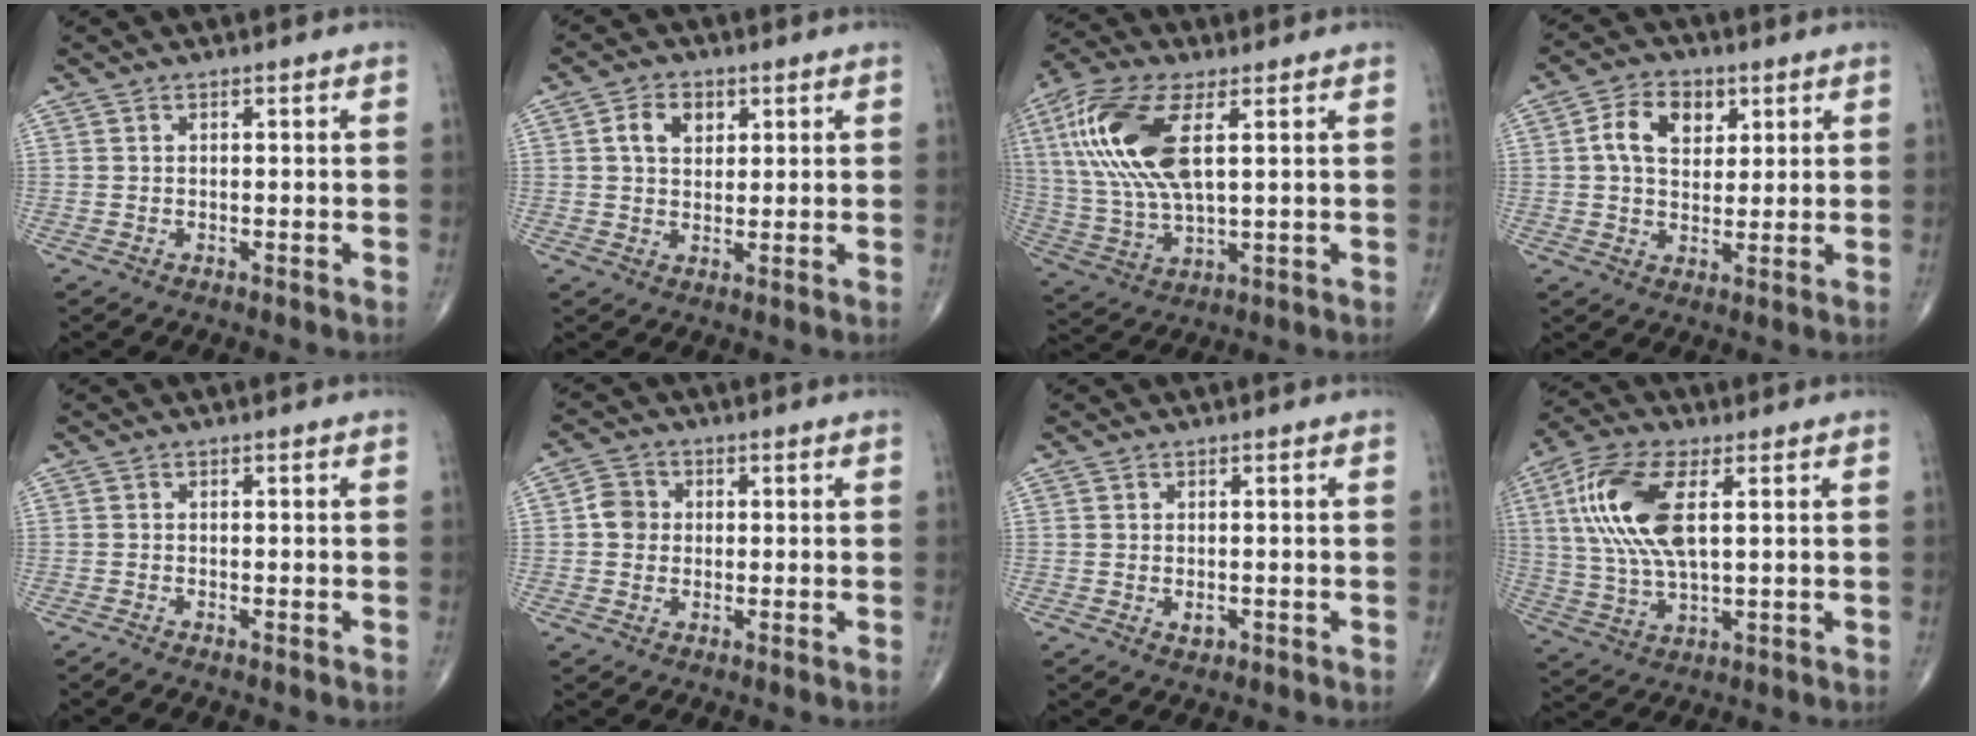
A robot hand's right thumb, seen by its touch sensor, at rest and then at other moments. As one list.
[{"total": 5.2, "force": [1.7, 3.7, 3.2], "torque": [-0.043, -0.001, 0.027]}, {"total": 17.9, "force": [4.9, 7.7, 15.4], "torque": [-0.340, -0.003, 0.094]}, {"total": 8.3, "force": [2.4, 5.7, 5.5], "torque": [-0.074, -0.003, 0.038]}, {"total": 0.7, "force": [-0.6, 0.0, 0.4], "torque": [-0.014, 0.000, -0.014]}, {"total": 3.9, "force": [0.0, 3.6, 1.6], "torque": [-0.015, 0.007, -0.006]}, {"total": 2.4, "force": [-0.9, 1.6, 1.5], "torque": [-0.011, 0.003, -0.006]}, {"total": 15.1, "force": [3.7, 6.5, 13.1], "torque": [-0.288, 0.002, 0.072]}]